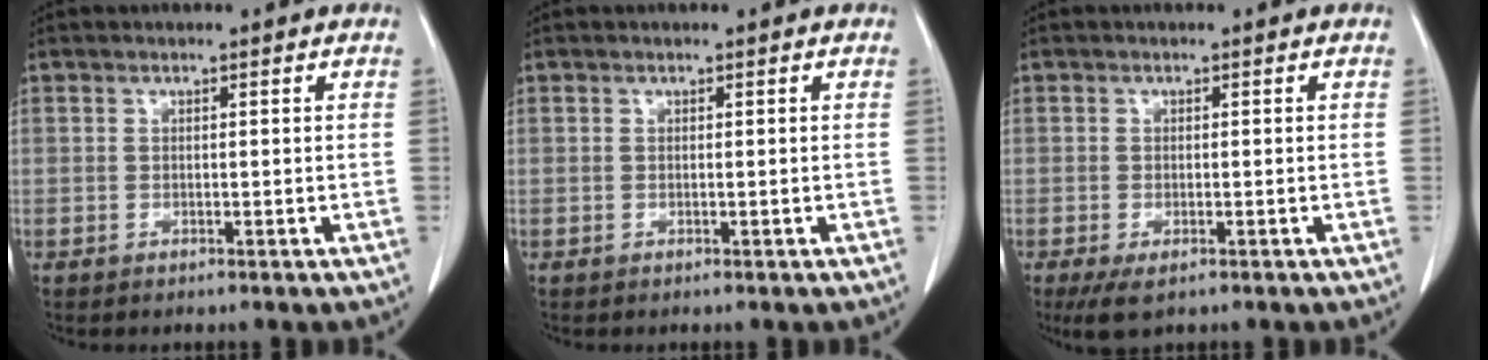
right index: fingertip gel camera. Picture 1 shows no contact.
{"total": 0.0}
{"total": 3.8, "force": [-2.3, 1.4, 2.7], "torque": [-0.053, -0.010, -0.034]}